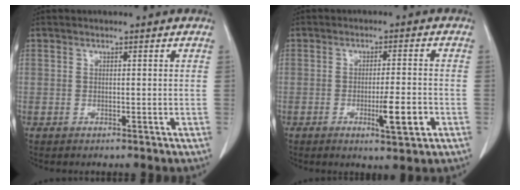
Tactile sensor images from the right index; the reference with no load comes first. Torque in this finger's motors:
{"motor_torque": [0.59, -0.31, 0.24, 0.07]}